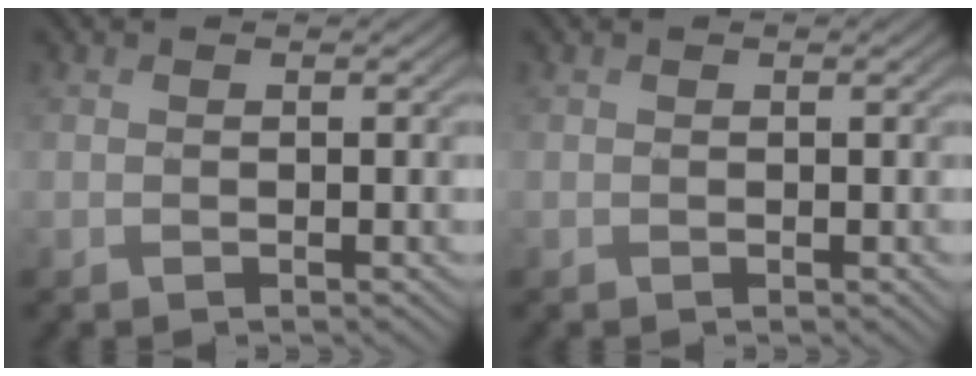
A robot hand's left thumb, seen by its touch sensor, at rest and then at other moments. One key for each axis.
{"total": 0.0}